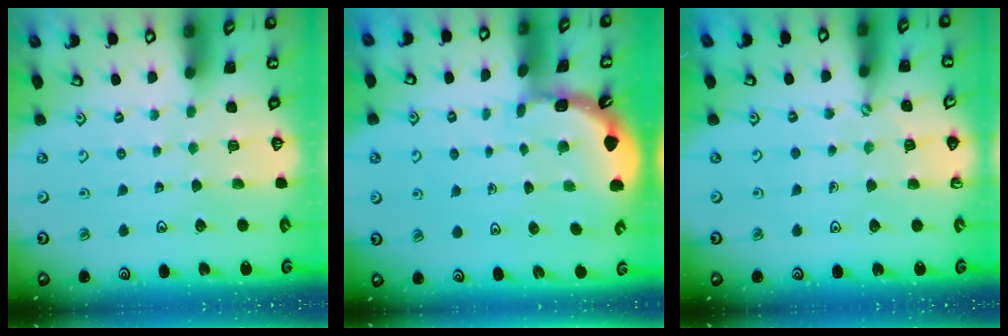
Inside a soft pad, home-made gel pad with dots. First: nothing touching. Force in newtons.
{"total": 1.7, "press": 1.7, "slide": 0.1}
{"total": 2.7, "press": 2.7, "slide": 0.4}